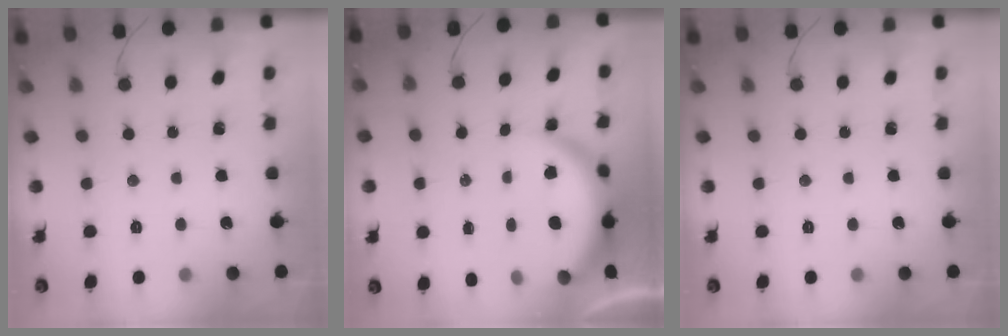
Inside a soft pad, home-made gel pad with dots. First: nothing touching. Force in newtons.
{"total": 5.8, "press": 5.8, "slide": 0.8}
{"total": 0.0}